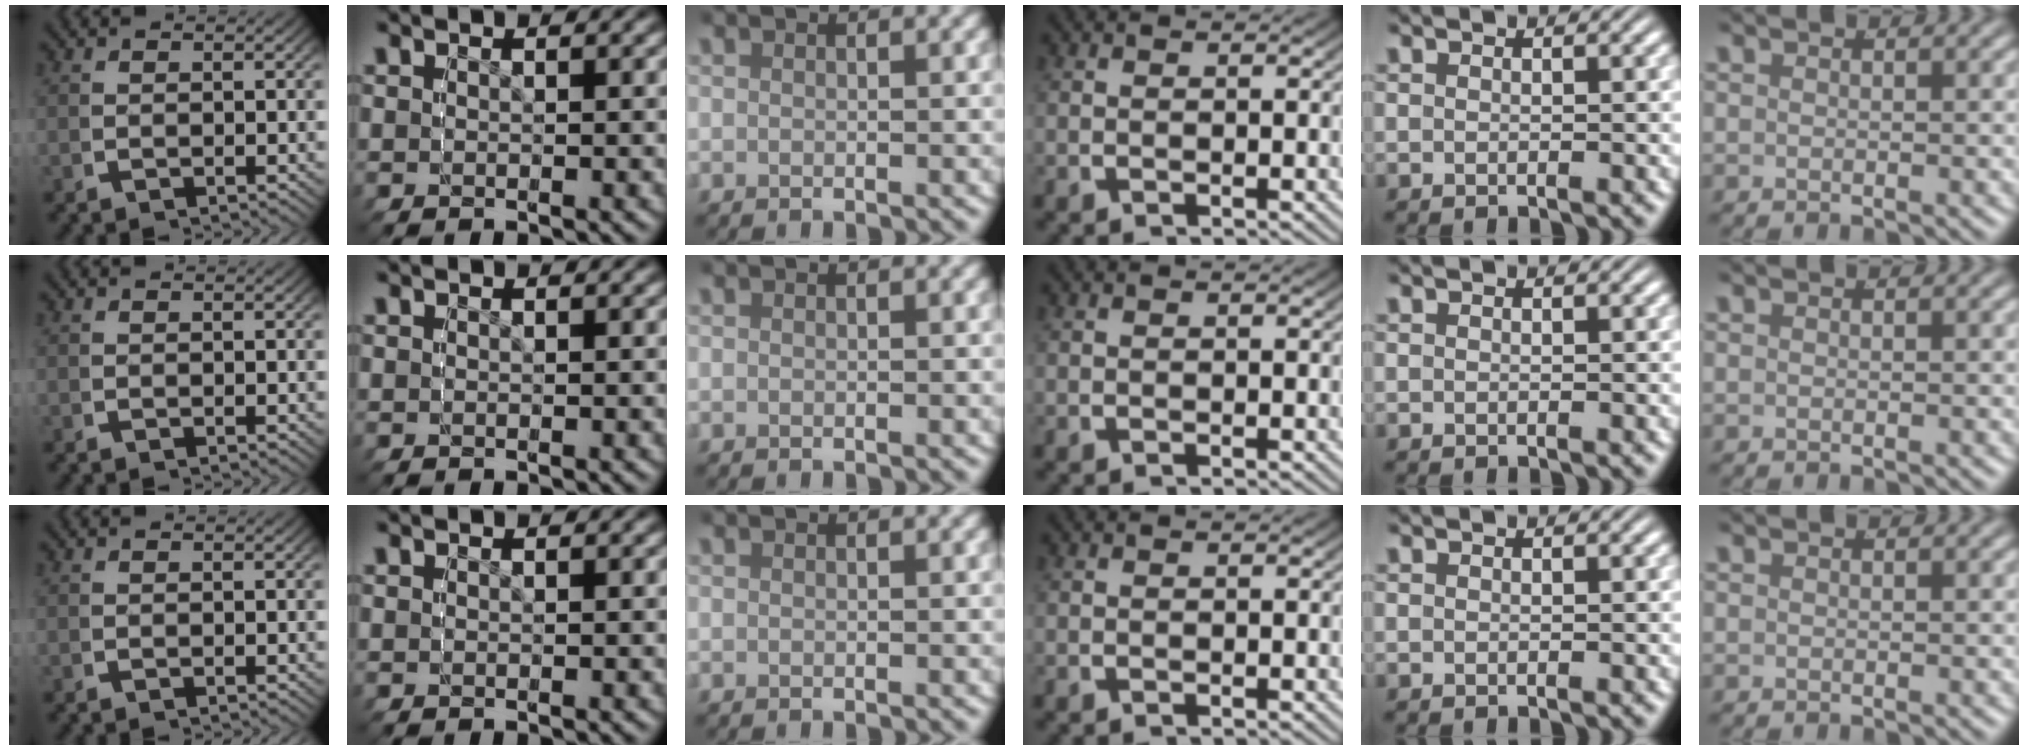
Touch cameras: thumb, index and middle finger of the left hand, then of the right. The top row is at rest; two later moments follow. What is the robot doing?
{"motion": "grasp_and_lifting", "object": "bottle"}